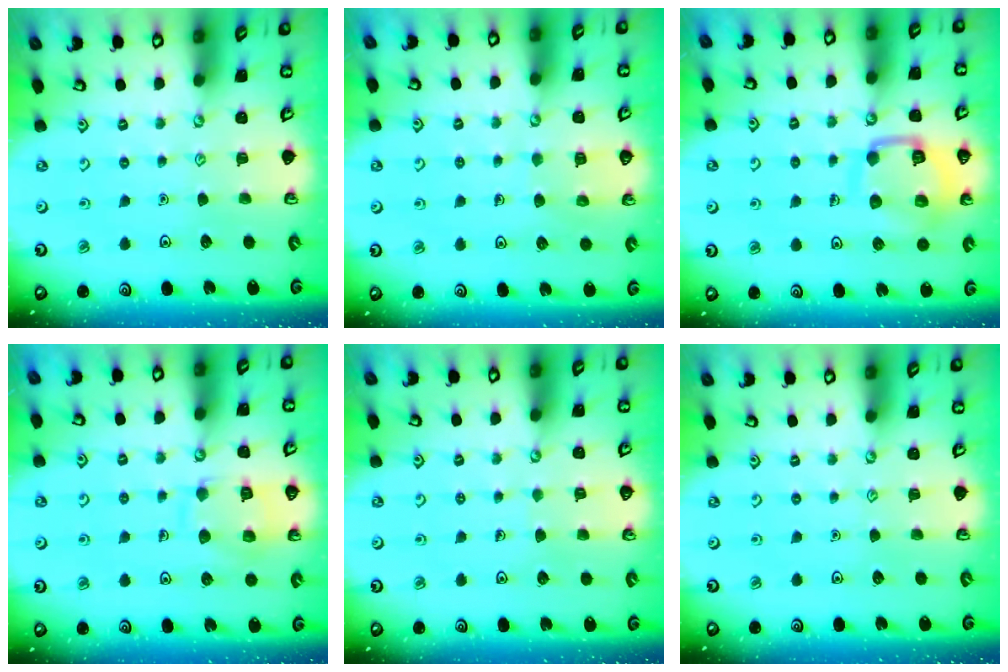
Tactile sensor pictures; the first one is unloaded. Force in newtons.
{"total": 6.4, "press": 6.3, "slide": 0.4}
{"total": 12.4, "press": 12.3, "slide": 1.2}
{"total": 11.6, "press": 11.6, "slide": 1.1}
{"total": 2.5, "press": 2.5, "slide": 0.2}
{"total": 0.0}